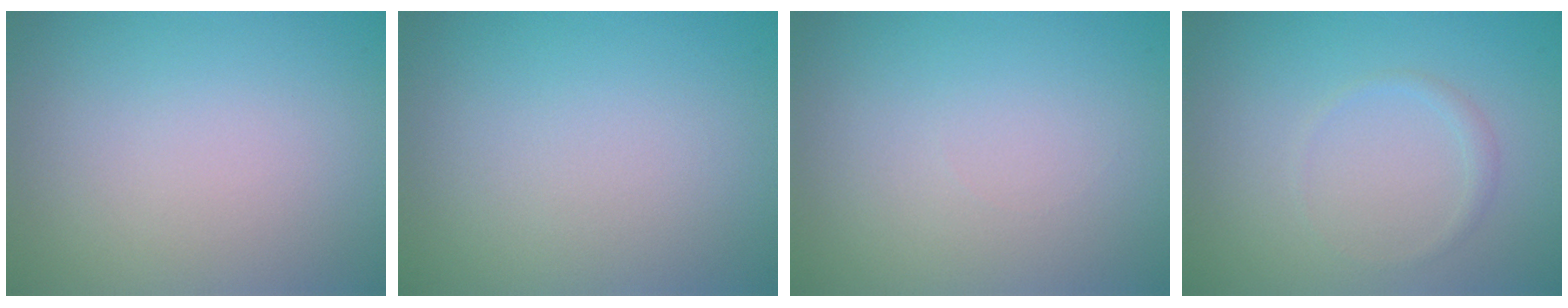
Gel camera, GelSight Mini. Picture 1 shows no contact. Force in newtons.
{"total": 0.0}
{"total": 0.0}
{"total": 0.9, "press": 0.9, "slide": 0.1}